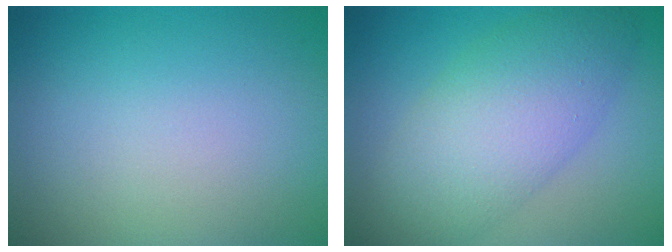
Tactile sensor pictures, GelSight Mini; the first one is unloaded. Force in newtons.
{"total": 7.4, "press": 7.4, "slide": 0.1}